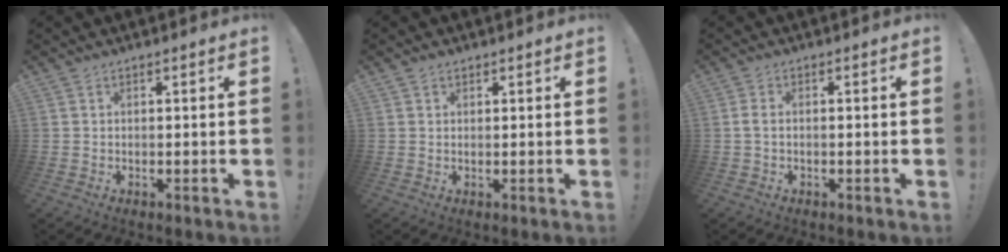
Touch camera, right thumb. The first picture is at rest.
{"total": 1.4, "force": [1.1, 0.9, 0.0], "torque": [0.004, 0.000, 0.019]}
{"total": 1.7, "force": [0.0, 0.8, 1.5], "torque": [-0.037, 0.008, 0.001]}